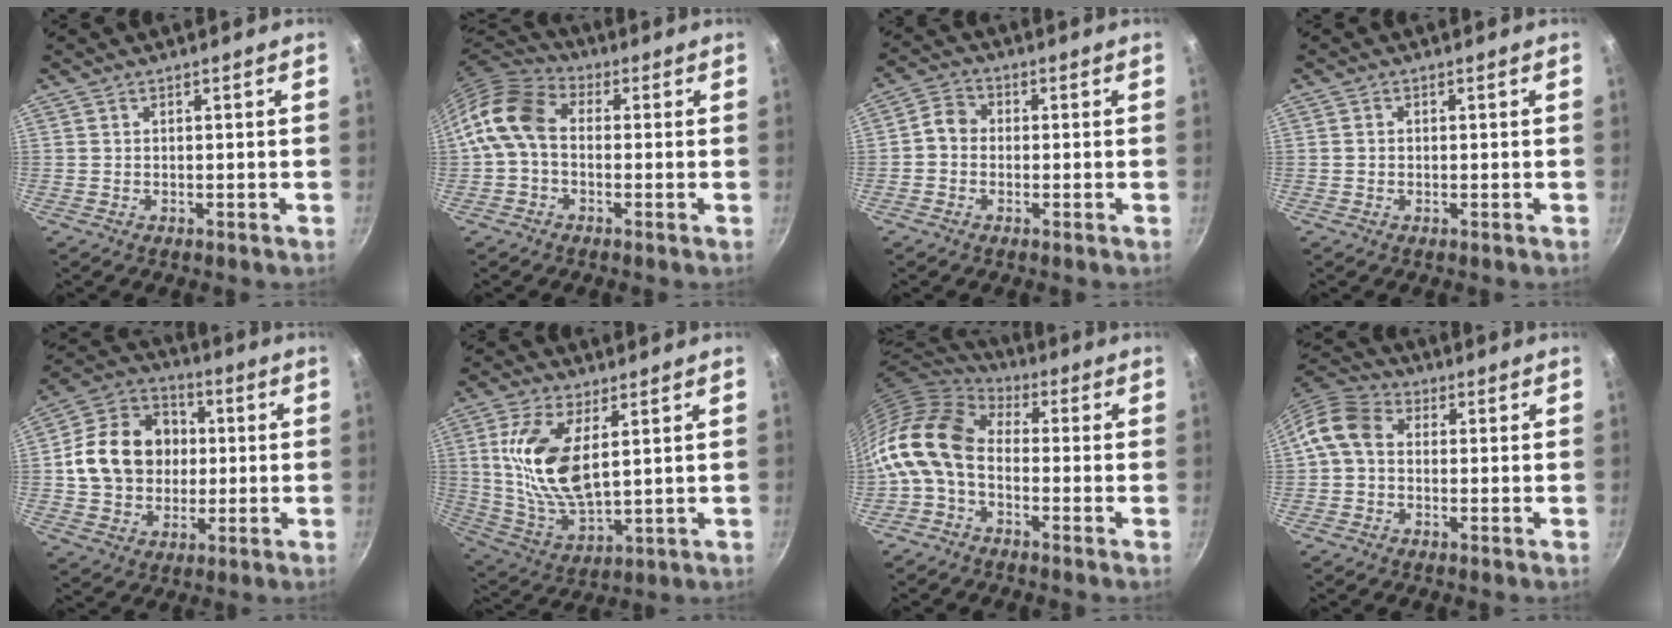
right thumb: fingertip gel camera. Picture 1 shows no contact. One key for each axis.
{"total": 10.5, "fx": -0.3, "fy": 7.5, "fz": 7.3, "tx": -0.130, "ty": 0.032, "tz": -0.028}
{"total": 4.1, "fx": -0.6, "fy": 3.5, "fz": 2.1, "tx": -0.025, "ty": 0.016, "tz": -0.028}
{"total": 0.9, "fx": -0.1, "fy": 0.8, "fz": 0.4, "tx": -0.006, "ty": 0.004, "tz": -0.003}
{"total": 17.1, "fx": 0.9, "fy": 14.1, "fz": 9.7, "tx": -0.137, "ty": 0.026, "tz": 0.009}
{"total": 15.5, "fx": 4.0, "fy": 7.4, "fz": 13.1, "tx": -0.255, "ty": -0.025, "tz": 0.086}
{"total": 14.3, "fx": -2.0, "fy": 9.2, "fz": 10.8, "tx": -0.203, "ty": 0.032, "tz": -0.061}
{"total": 7.6, "fx": 0.4, "fy": 5.9, "fz": 4.8, "tx": -0.086, "ty": 0.021, "tz": -0.012}